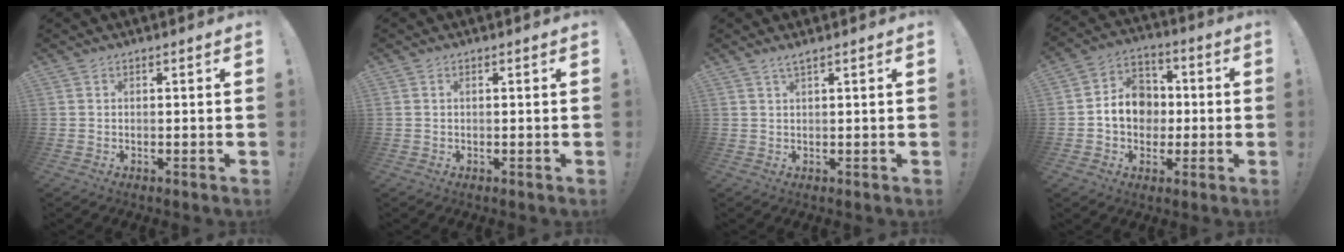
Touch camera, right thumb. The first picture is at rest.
{"total": 0.5, "force": [0.3, 0.2, 0.4], "torque": [-0.015, 0.003, 0.007]}
{"total": 1.6, "force": [1.1, -0.2, 1.1], "torque": [-0.029, 0.001, 0.020]}
{"total": 12.0, "force": [-0.8, 10.5, 5.9], "torque": [-0.092, 0.015, -0.006]}